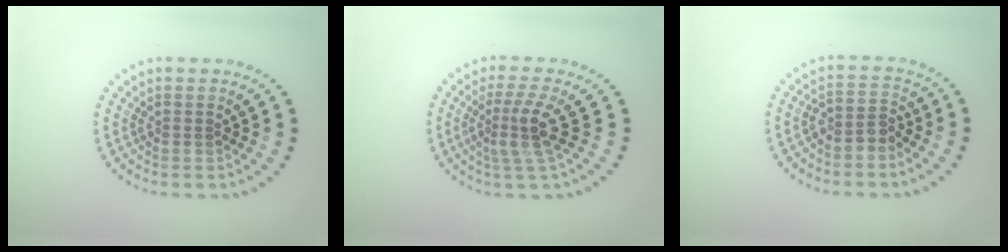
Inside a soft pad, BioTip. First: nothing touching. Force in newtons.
{"total": 3.2, "press": 2.2, "slide": 2.4}
{"total": 2.2, "press": 1.8, "slide": 1.3}